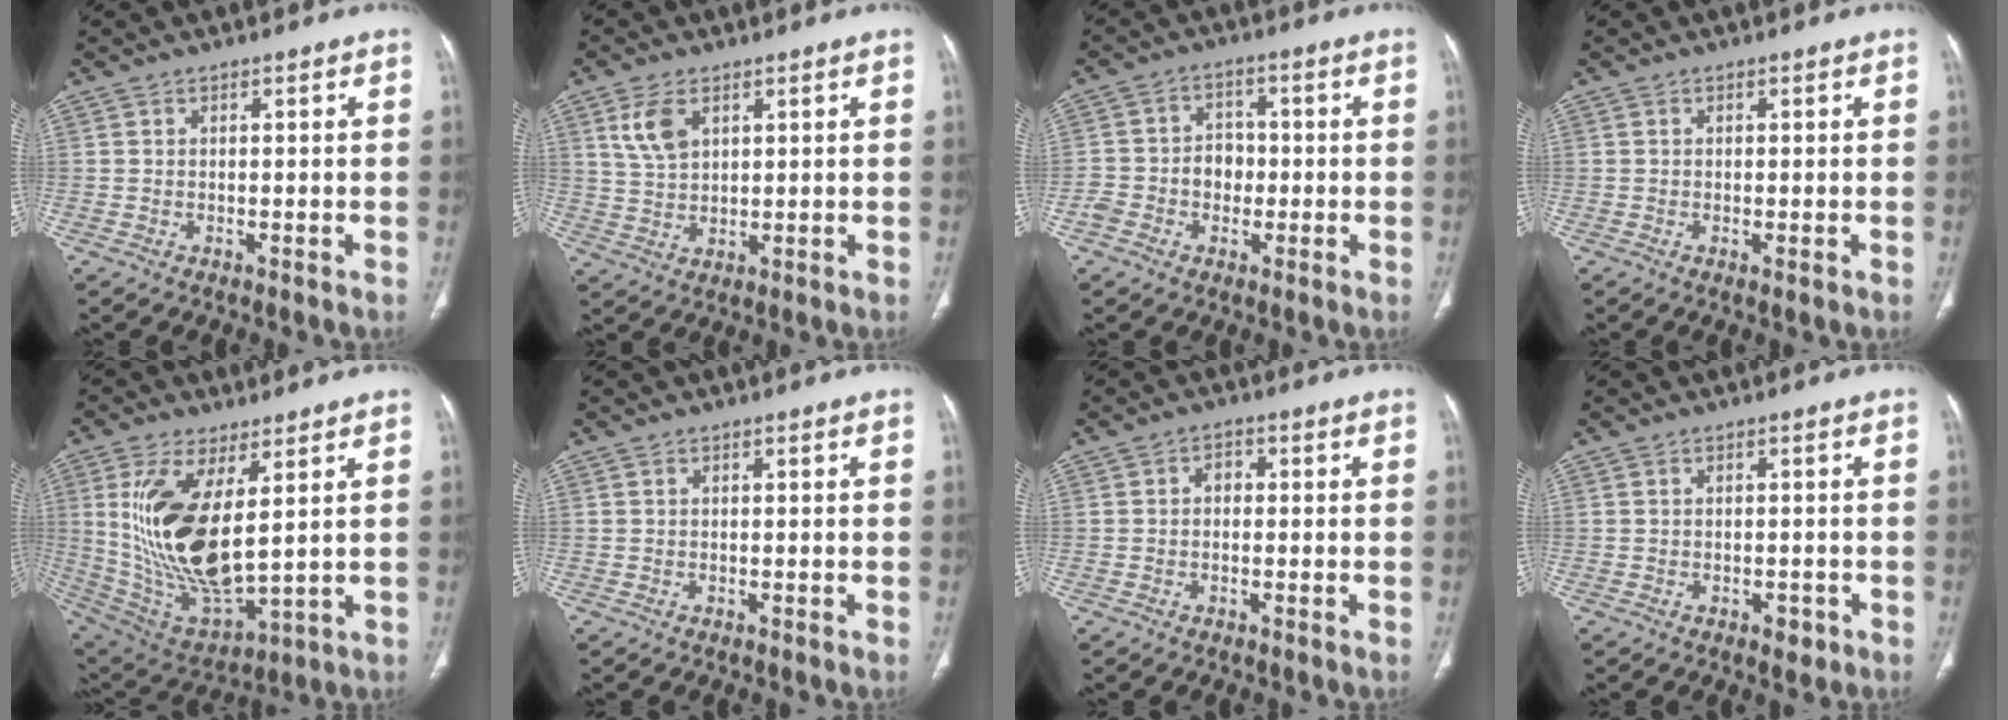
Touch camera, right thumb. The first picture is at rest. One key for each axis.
{"total": 6.3, "fx": 2.9, "fy": 3.7, "fz": 4.3, "tx": -0.080, "ty": -0.006, "tz": 0.066}
{"total": 6.9, "fx": -1.6, "fy": 5.8, "fz": 3.5, "tx": -0.038, "ty": 0.030, "tz": -0.033}
{"total": 0.8, "fx": -0.2, "fy": 0.2, "fz": 0.7, "tx": -0.018, "ty": -0.005, "tz": -0.003}
{"total": 19.6, "fx": 4.1, "fy": 8.4, "fz": 17.2, "tx": -0.339, "ty": -0.029, "tz": 0.098}
{"total": 0.0}
{"total": 2.1, "fx": -0.1, "fy": 1.5, "fz": 1.4, "tx": -0.013, "ty": 0.009, "tz": -0.008}
{"total": 2.2, "fx": -1.1, "fy": 1.3, "fz": 1.4, "tx": -0.011, "ty": 0.004, "tz": -0.010}